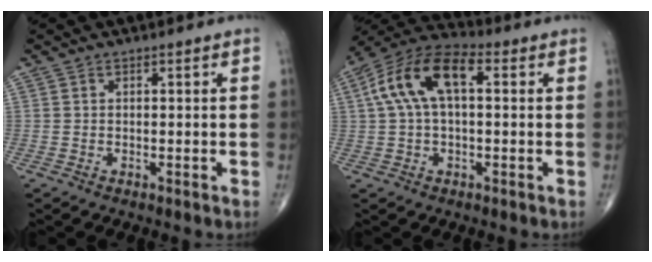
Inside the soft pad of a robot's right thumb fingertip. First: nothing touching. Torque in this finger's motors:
{"motor_torque": [0.27, 0.35, 1.10, 0.24, 0.40]}